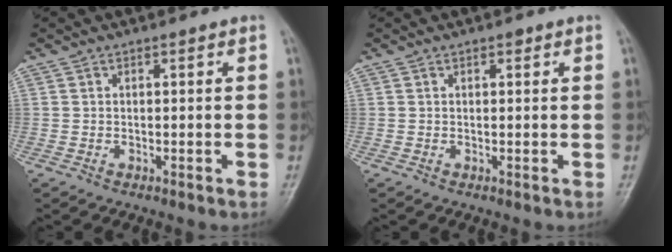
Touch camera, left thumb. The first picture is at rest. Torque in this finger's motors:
{"motor_torque": [0.89, -0.14, 0.14, -0.30, 0.00]}